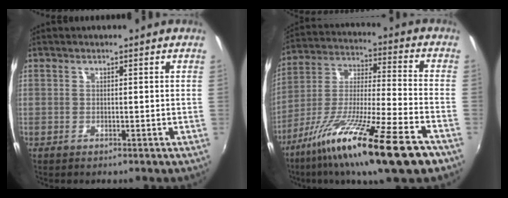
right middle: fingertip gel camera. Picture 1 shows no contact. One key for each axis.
{"total": 21.8, "fx": -13.5, "fy": 1.8, "fz": 17.0, "tx": -0.310, "ty": -0.057, "tz": -0.236}